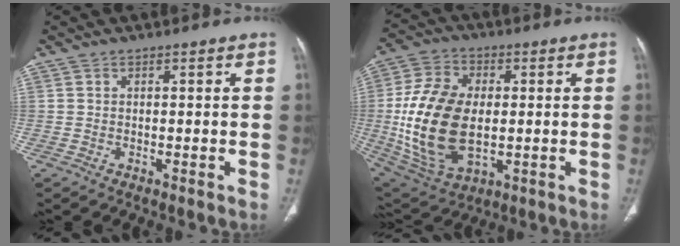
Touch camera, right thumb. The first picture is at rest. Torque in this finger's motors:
{"motor_torque": [2.10, 1.95, 2.50, -0.04, 0.32]}